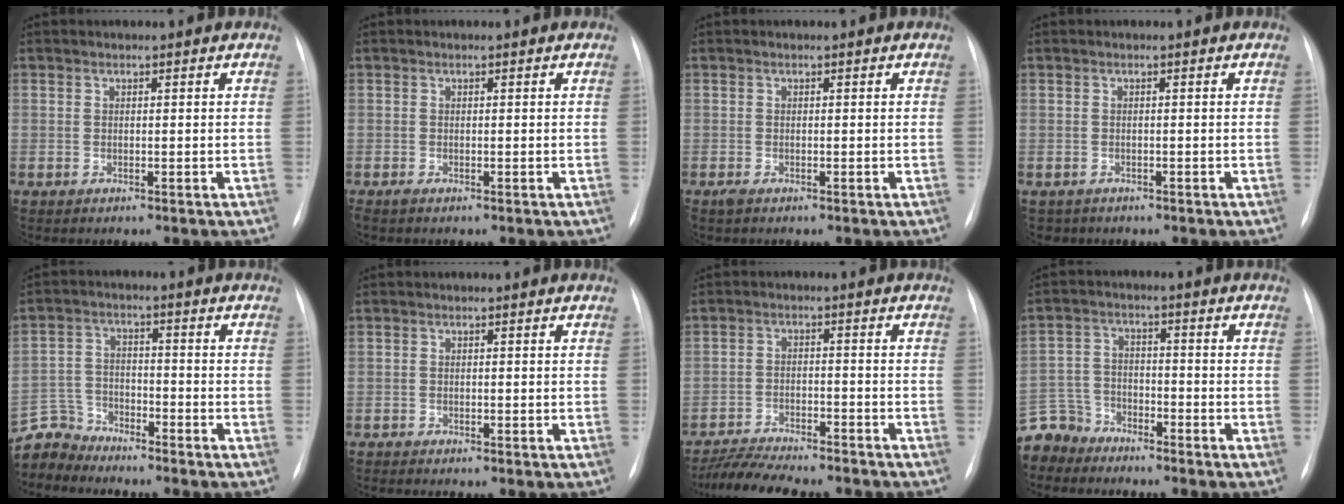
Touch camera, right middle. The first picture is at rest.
{"total": 0.6, "force": [-0.4, 0.1, 0.3], "torque": [-0.009, -0.002, -0.008]}
{"total": 0.9, "force": [-0.6, 0.4, 0.6], "torque": [-0.013, -0.002, -0.008]}
{"total": 1.7, "force": [-1.2, 1.1, -0.1], "torque": [-0.005, 0.002, -0.016]}
{"total": 6.6, "force": [-6.4, 1.5, -1.1], "torque": [0.017, 0.008, -0.130]}
{"total": 0.8, "force": [-0.8, -0.1, 0.2], "torque": [-0.006, -0.004, -0.013]}
{"total": 12.0, "force": [-10.8, 1.8, 4.8], "torque": [-0.079, -0.004, -0.166]}
{"total": 7.5, "force": [-6.7, 3.4, -0.2], "torque": [0.001, 0.002, -0.134]}